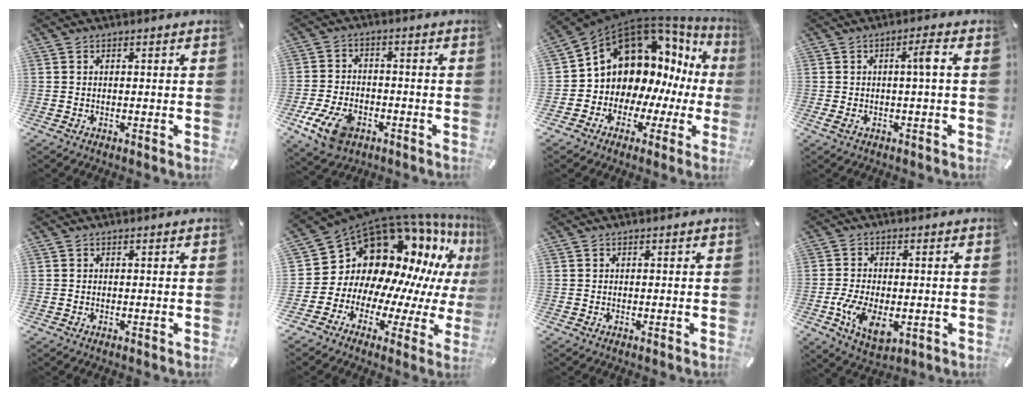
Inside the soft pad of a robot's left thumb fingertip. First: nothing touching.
{"total": 10.3, "force": [-5.0, 6.6, 6.1], "torque": [-0.124, 0.015, -0.090]}
{"total": 13.1, "force": [6.2, 10.0, 5.7], "torque": [-0.091, -0.081, 0.122]}
{"total": 4.9, "force": [0.2, 0.6, 4.9], "torque": [-0.090, 0.004, -0.002]}
{"total": 0.0}
{"total": 18.1, "force": [10.7, 12.4, 7.7], "torque": [-0.127, -0.121, 0.215]}
{"total": 0.0}
{"total": 8.6, "force": [-2.5, 5.0, 6.5], "torque": [-0.149, -0.002, -0.044]}